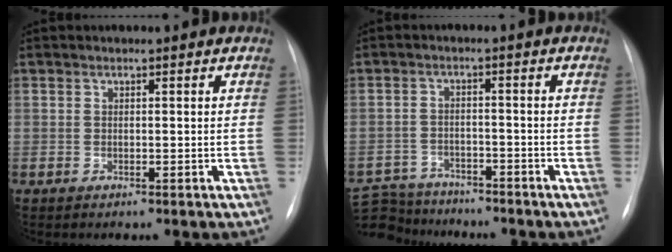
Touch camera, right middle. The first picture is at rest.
{"total": 10.4, "force": [-9.6, 3.7, 1.6], "torque": [-0.040, 0.010, -0.149]}